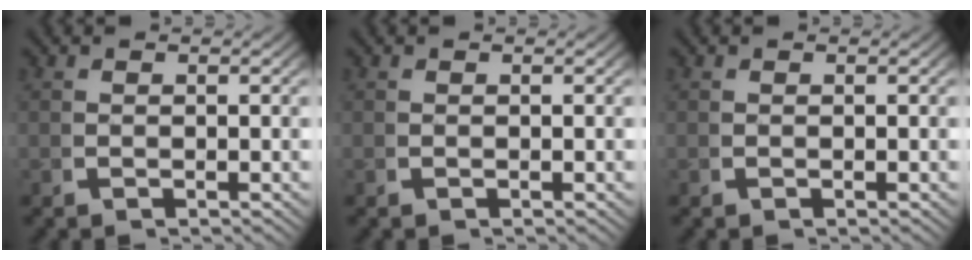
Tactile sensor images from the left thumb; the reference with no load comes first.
{"total": 0.0}
{"total": 0.0}